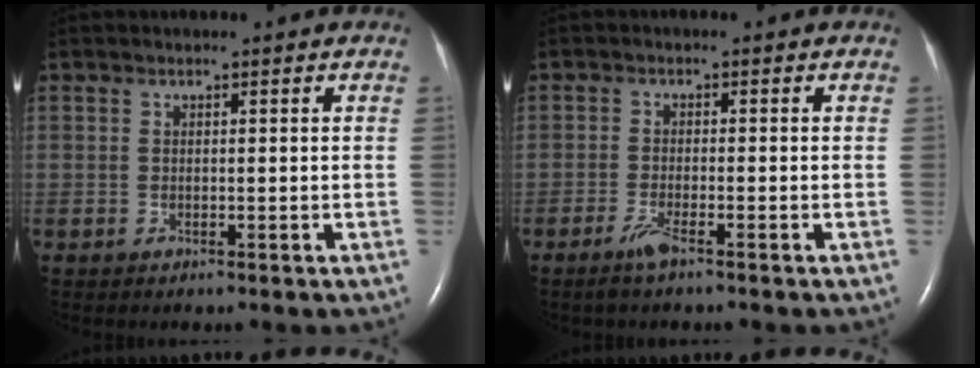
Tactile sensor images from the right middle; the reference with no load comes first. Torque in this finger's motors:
{"motor_torque": [0.56, -0.56, 0.07, 0.03]}